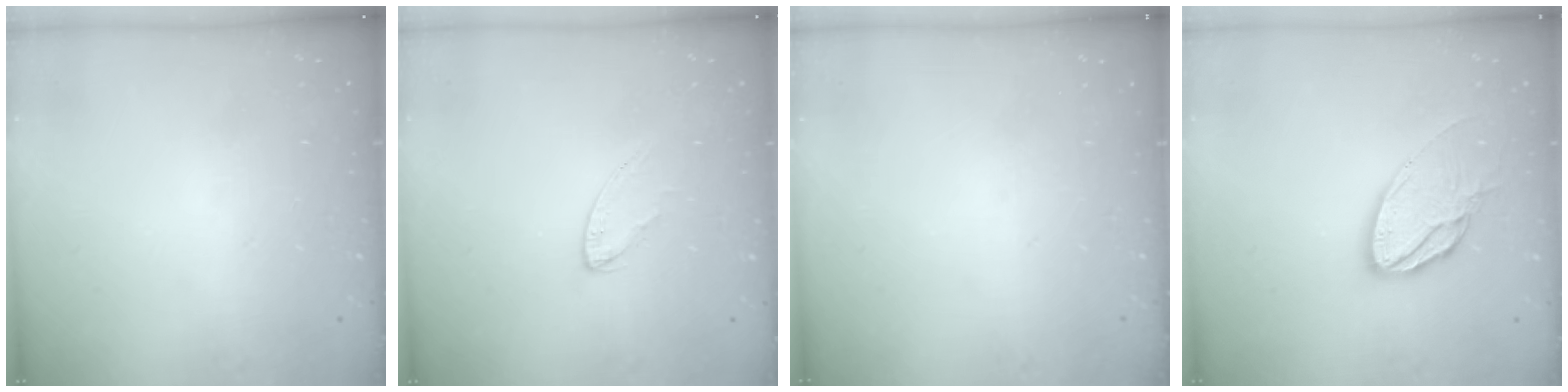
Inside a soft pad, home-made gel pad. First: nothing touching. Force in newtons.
{"total": 4.0, "press": 3.9, "slide": 0.4}
{"total": 0.0}
{"total": 12.9, "press": 12.9, "slide": 1.0}